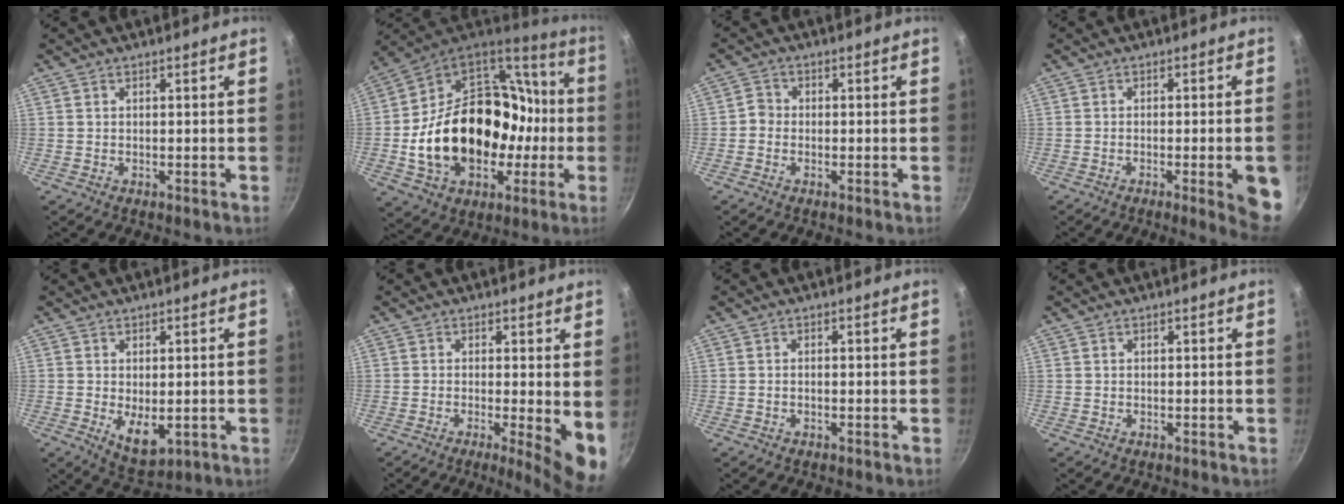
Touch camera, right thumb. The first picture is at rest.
{"total": 29.3, "force": [-4.0, 21.2, 19.8], "torque": [-0.313, 0.062, -0.041]}
{"total": 1.9, "force": [-0.8, 1.6, 0.6], "torque": [-0.004, 0.013, -0.021]}
{"total": 7.9, "force": [-2.6, 1.3, 7.4], "torque": [-0.070, 0.010, -0.029]}
{"total": 6.3, "force": [-0.6, 3.4, 5.2], "torque": [-0.072, -0.017, 0.004]}
{"total": 7.7, "force": [-0.7, 1.7, 7.5], "torque": [-0.094, -0.013, -0.007]}
{"total": 0.5, "force": [-0.2, 0.3, 0.4], "torque": [-0.006, 0.004, -0.004]}
{"total": 0.0}